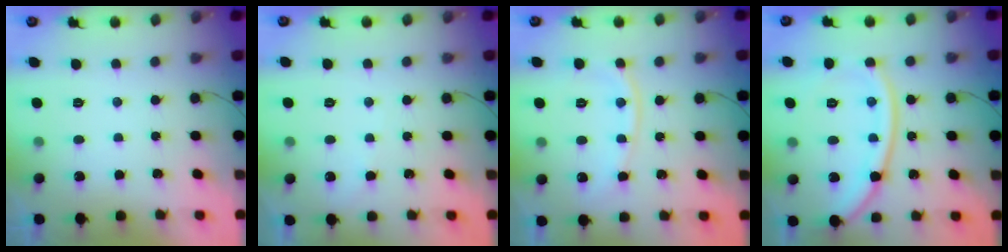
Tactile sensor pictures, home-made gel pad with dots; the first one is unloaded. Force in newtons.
{"total": 3.4, "press": 3.3, "slide": 0.6}
{"total": 9.6, "press": 9.6, "slide": 1.2}
{"total": 14.0, "press": 13.9, "slide": 1.1}